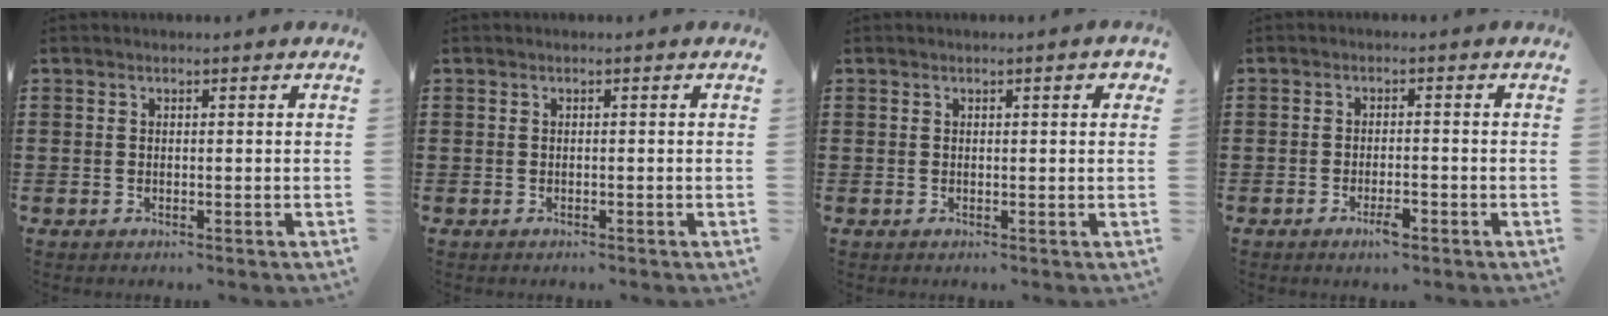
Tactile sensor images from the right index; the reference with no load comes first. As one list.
[{"total": 0.0}, {"total": 1.3, "force": [0.5, 0.2, 1.2], "torque": [-0.016, 0.001, 0.005]}, {"total": 2.9, "force": [-1.6, 0.8, 2.3], "torque": [-0.045, -0.001, -0.030]}]